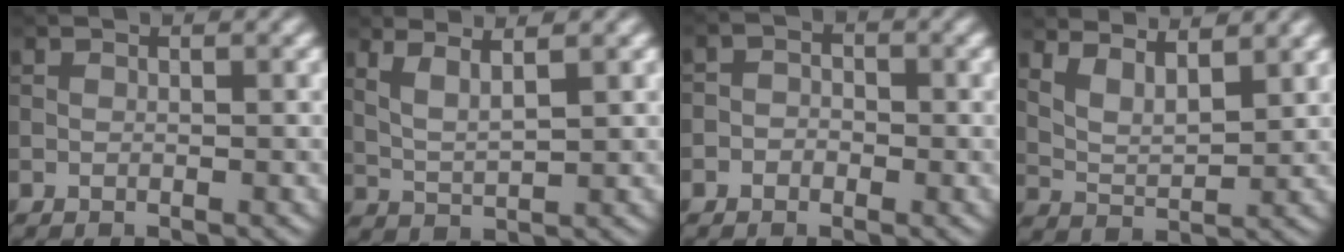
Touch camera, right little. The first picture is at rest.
{"total": 2.9, "force": [1.8, 0.6, 2.2], "torque": [-0.044, 0.002, 0.037]}
{"total": 1.5, "force": [-0.6, 1.2, 0.5], "torque": [0.002, 0.003, -0.023]}
{"total": 4.1, "force": [3.3, 1.2, 2.2], "torque": [-0.053, -0.003, 0.061]}